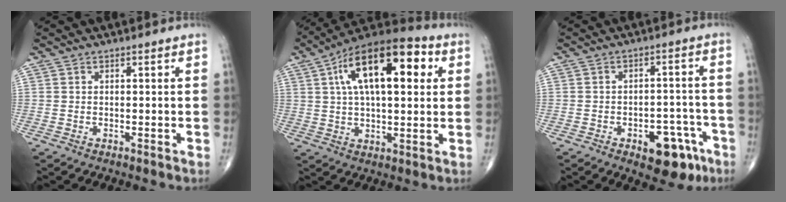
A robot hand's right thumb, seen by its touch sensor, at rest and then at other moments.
{"total": 20.6, "force": [6.1, 9.3, 17.4], "torque": [-0.268, 0.018, 0.089]}
{"total": 10.5, "force": [-5.4, 5.6, 7.0], "torque": [-0.061, 0.041, -0.064]}